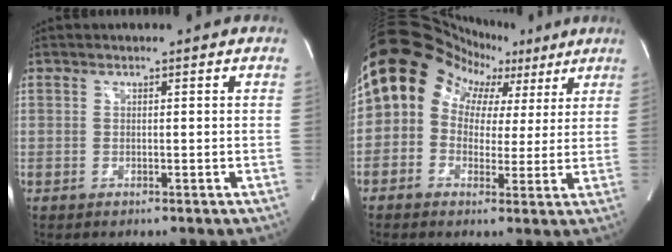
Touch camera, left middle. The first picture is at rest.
{"total": 12.7, "force": [4.5, 10.9, 4.6], "torque": [-0.082, 0.070, 0.068]}